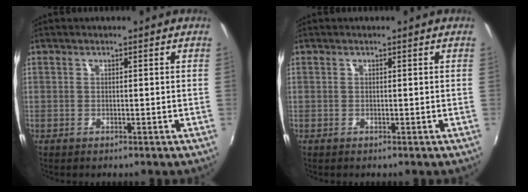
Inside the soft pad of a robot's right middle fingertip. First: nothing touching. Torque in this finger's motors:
{"motor_torque": [0.00, 0.00, 0.00, 0.01]}